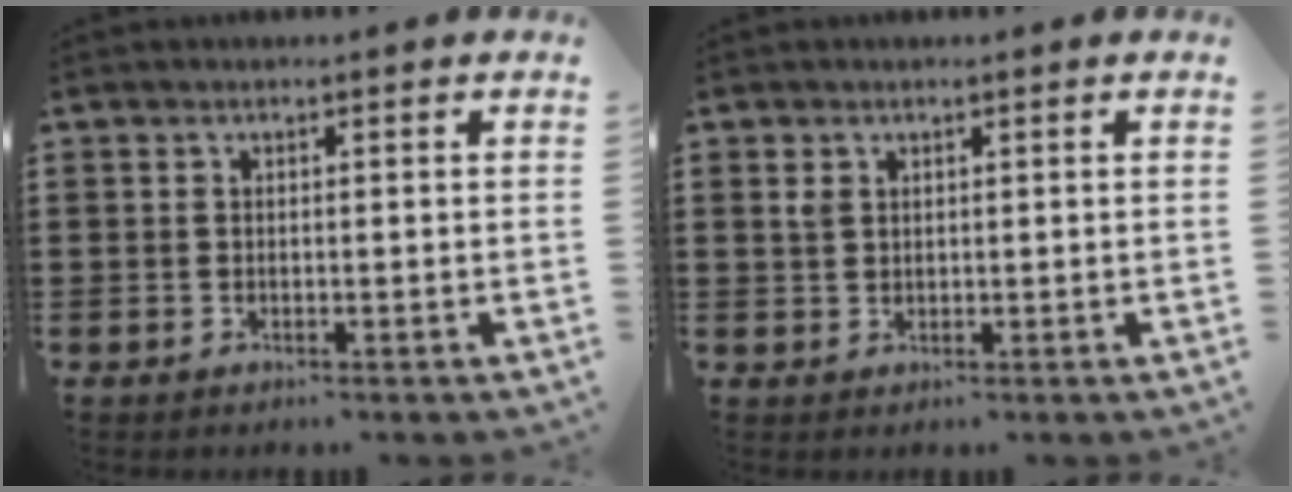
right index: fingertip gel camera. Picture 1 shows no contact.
{"total": 1.6, "force": [0.9, 1.0, 0.7], "torque": [-0.017, 0.005, 0.017]}